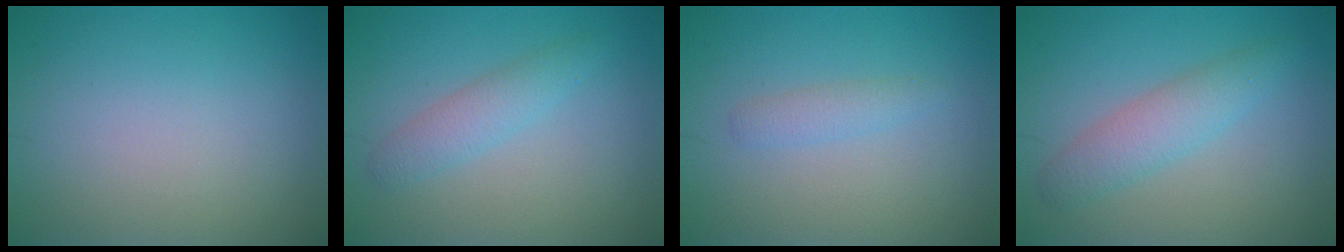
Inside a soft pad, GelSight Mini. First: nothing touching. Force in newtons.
{"total": 2.3, "press": 2.3, "slide": 0.0}
{"total": 1.3, "press": 1.3, "slide": 0.0}
{"total": 3.1, "press": 3.1, "slide": 0.1}